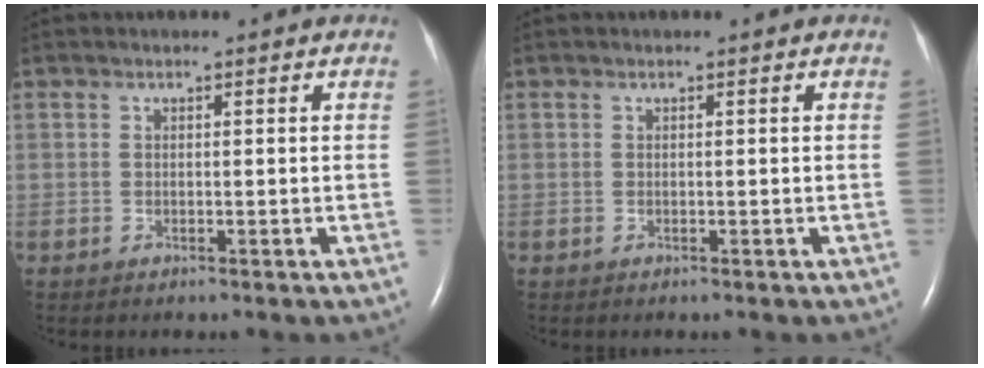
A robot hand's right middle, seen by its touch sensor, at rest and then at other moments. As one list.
[{"total": 0.0}]